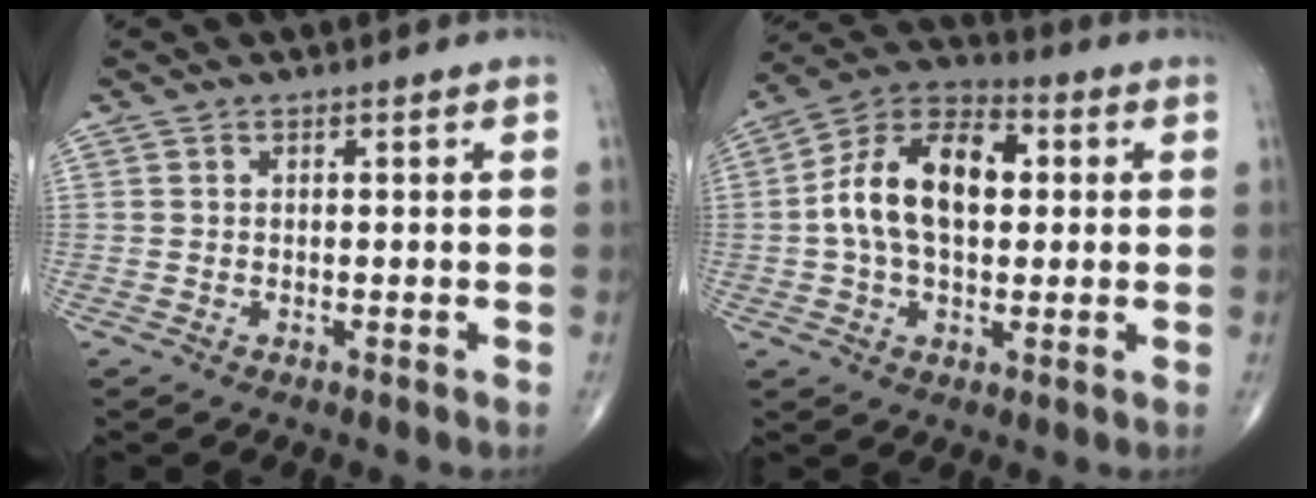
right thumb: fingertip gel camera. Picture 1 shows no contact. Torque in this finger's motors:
{"motor_torque": [1.74, 1.78, 1.36, -0.25, 0.18]}